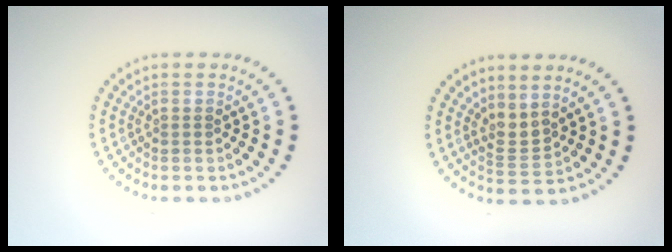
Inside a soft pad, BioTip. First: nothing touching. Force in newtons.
{"total": 1.9, "press": 1.4, "slide": 1.4}